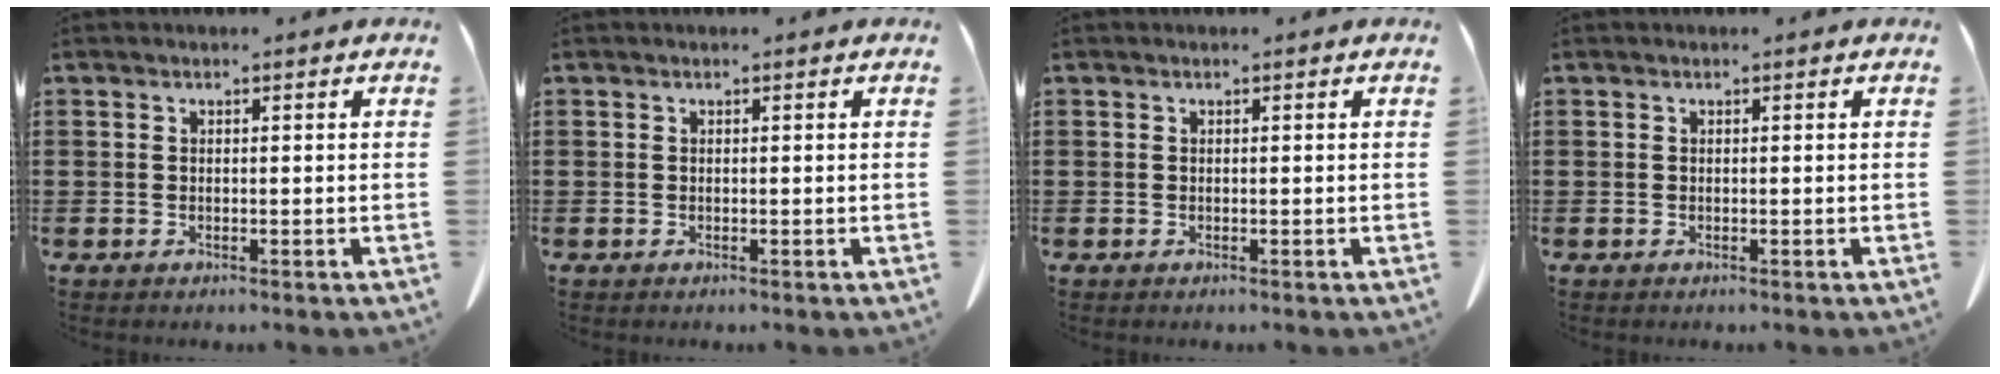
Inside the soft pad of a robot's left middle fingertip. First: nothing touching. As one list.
[{"total": 0.0}, {"total": 0.0}, {"total": 0.0}]